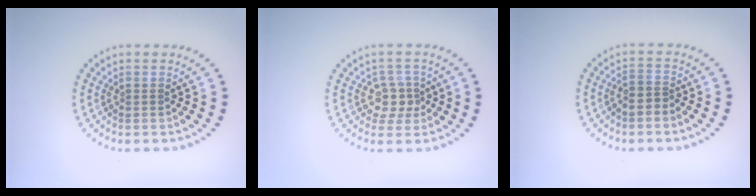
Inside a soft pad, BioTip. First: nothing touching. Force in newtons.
{"total": 2.4, "press": 2.1, "slide": 1.2}
{"total": 1.6, "press": 1.4, "slide": 0.8}